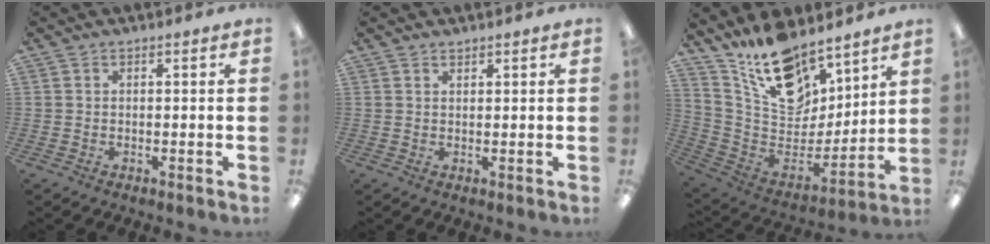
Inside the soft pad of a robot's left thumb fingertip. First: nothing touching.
{"total": 1.1, "force": [1.1, 0.3, 0.0], "torque": [0.000, -0.003, 0.022]}
{"total": 17.9, "force": [13.9, 8.5, 7.4], "torque": [-0.144, -0.099, 0.254]}